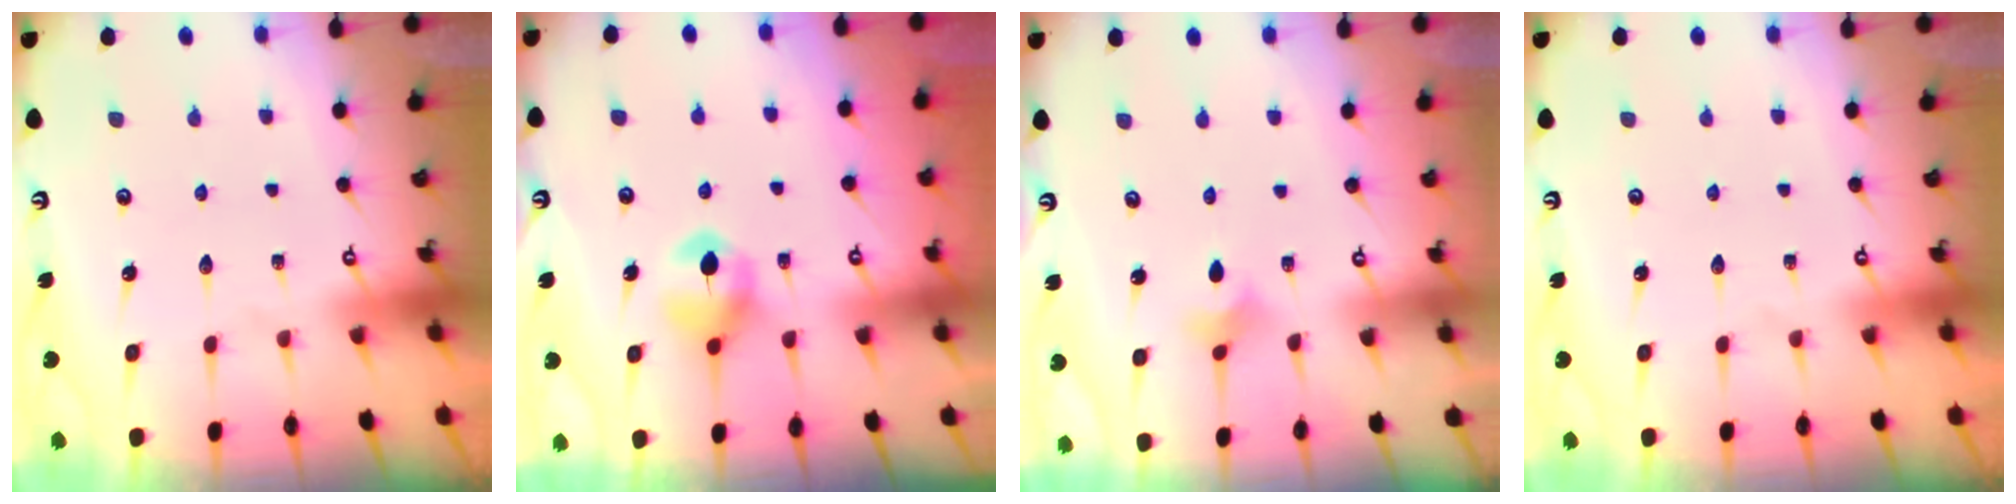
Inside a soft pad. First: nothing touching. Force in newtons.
{"total": 7.1, "press": 7.1, "slide": 0.6}
{"total": 2.7, "press": 2.6, "slide": 0.7}
{"total": 0.0}